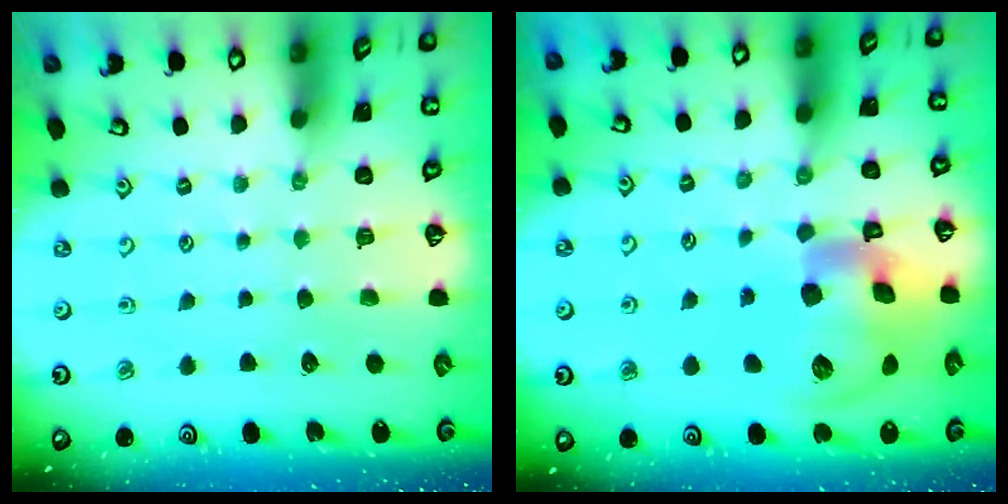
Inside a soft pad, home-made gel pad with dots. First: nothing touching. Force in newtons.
{"total": 18.7, "press": 18.5, "slide": 2.9}